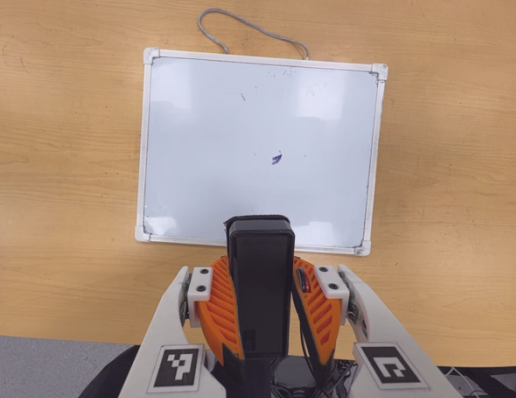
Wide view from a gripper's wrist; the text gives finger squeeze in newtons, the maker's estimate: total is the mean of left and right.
{"total": 8.7, "left": 7.5, "right": 9.9}